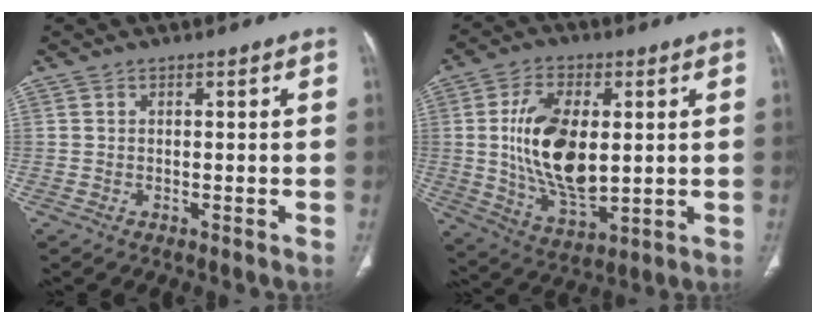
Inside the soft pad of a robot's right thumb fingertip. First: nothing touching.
{"total": 16.4, "force": [1.6, 8.7, 13.9], "torque": [-0.245, -0.016, 0.038]}